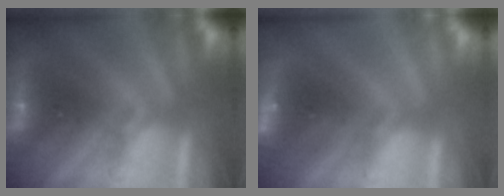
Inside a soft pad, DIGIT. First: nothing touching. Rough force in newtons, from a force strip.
{"total": 2.6}